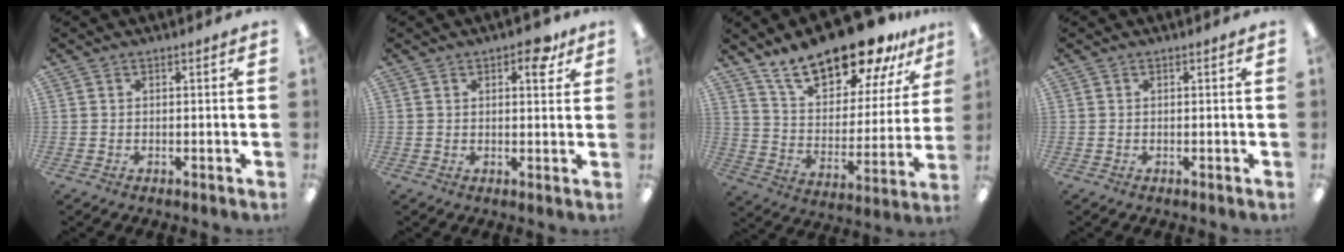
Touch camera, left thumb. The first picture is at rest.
{"total": 5.7, "force": [3.0, 2.9, 3.8], "torque": [-0.042, -0.006, 0.046]}
{"total": 21.2, "force": [16.4, 8.1, 10.8], "torque": [-0.188, -0.099, 0.283]}
{"total": 0.0}